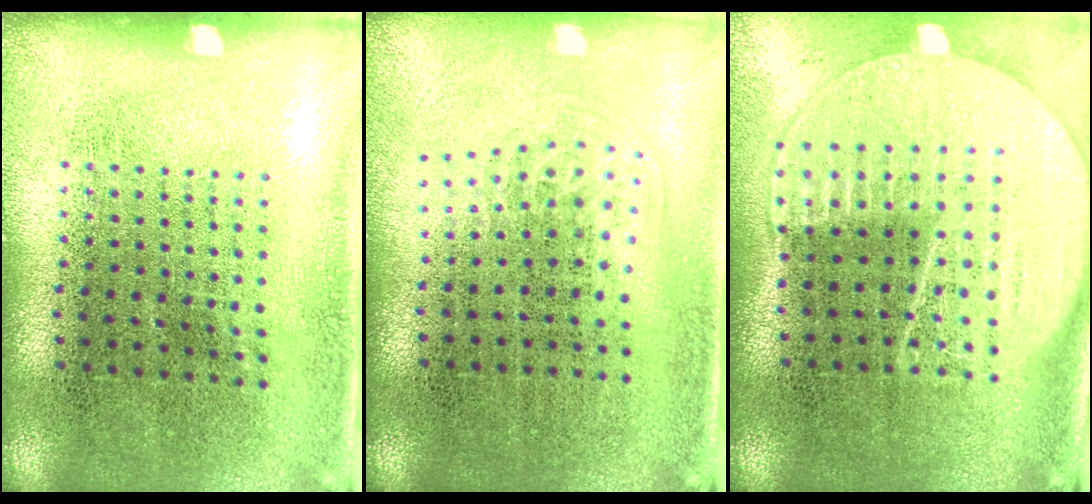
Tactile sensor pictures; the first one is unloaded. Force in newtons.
{"total": 0.9, "press": 0.6, "slide": 0.7}
{"total": 2.0, "press": 1.9, "slide": 0.8}